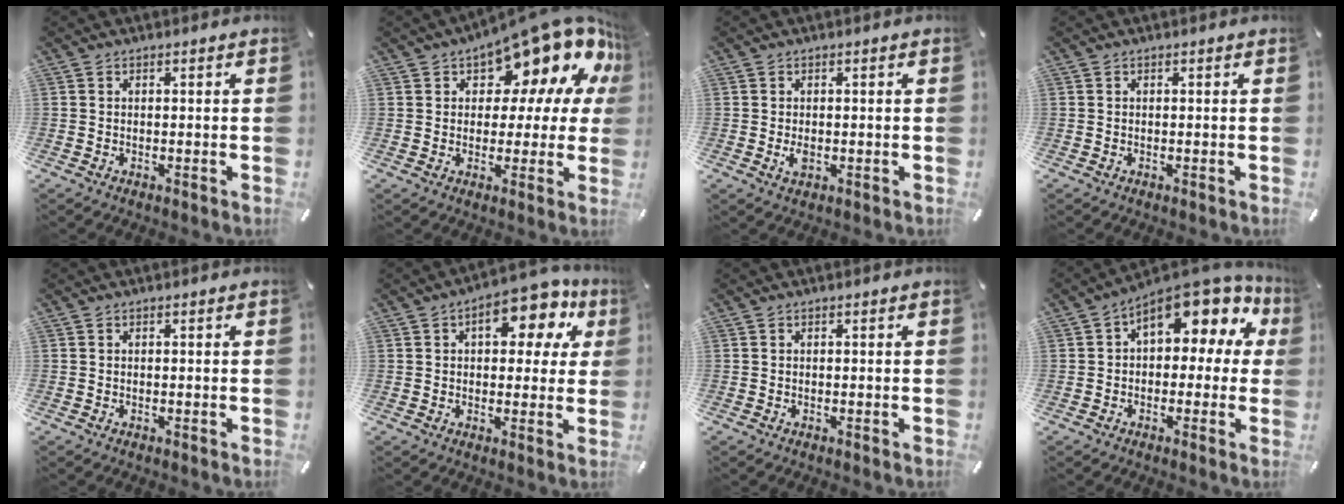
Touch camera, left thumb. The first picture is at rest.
{"total": 16.9, "force": [11.6, 7.6, 9.6], "torque": [-0.131, -0.097, 0.196]}
{"total": 2.0, "force": [-0.3, 1.2, 1.5], "torque": [-0.035, -0.003, -0.007]}
{"total": 0.0}
{"total": 0.0}
{"total": 12.3, "force": [4.9, 6.5, 9.3], "torque": [-0.115, -0.017, 0.074]}
{"total": 0.0}
{"total": 11.8, "force": [6.7, 6.2, 7.5], "torque": [-0.098, -0.051, 0.115]}